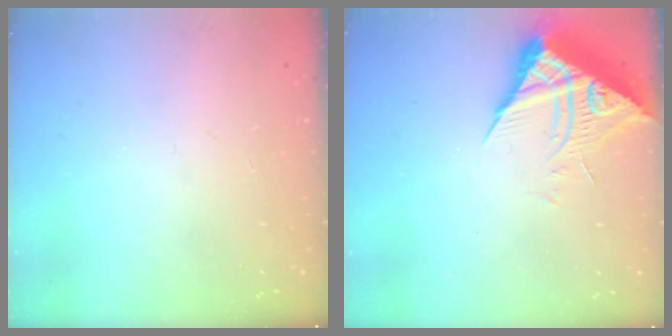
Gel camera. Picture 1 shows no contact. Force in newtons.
{"total": 8.8, "press": 8.7, "slide": 0.9}